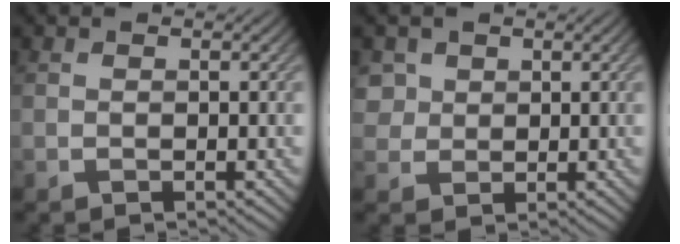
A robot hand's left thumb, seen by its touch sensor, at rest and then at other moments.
{"total": 2.8, "force": [1.1, 2.5, 0.7], "torque": [-0.026, -0.006, 0.025]}